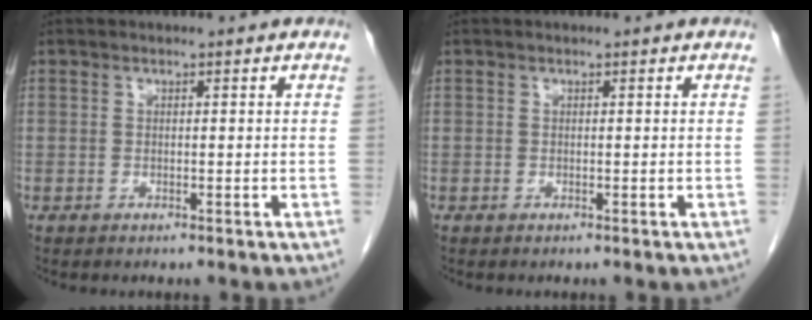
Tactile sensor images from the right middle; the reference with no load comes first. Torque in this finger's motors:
{"motor_torque": [0.36, -0.24, 0.02, -0.02]}